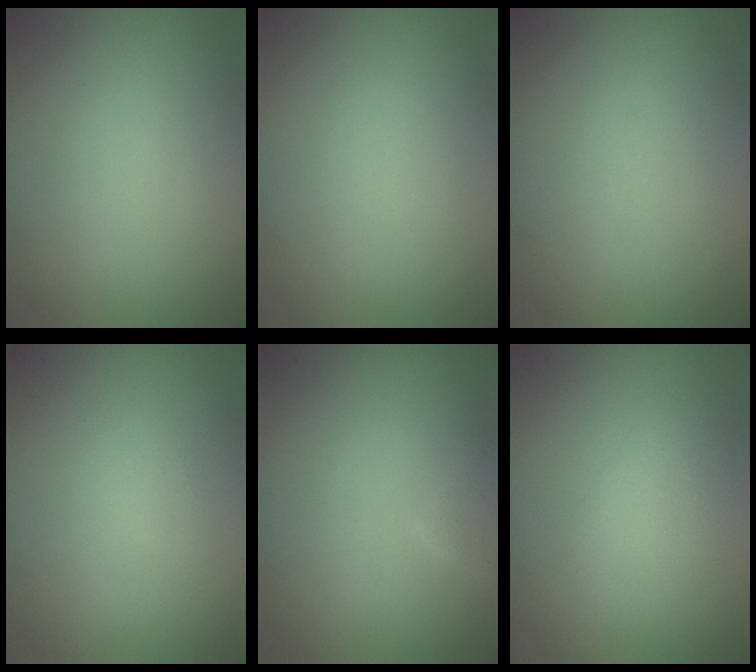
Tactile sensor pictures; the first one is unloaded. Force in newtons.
{"total": 0.0}
{"total": 0.0}
{"total": 0.6, "press": 0.6, "slide": 0.0}
{"total": 1.5, "press": 1.5, "slide": 0.1}
{"total": 2.2, "press": 2.2, "slide": 0.0}